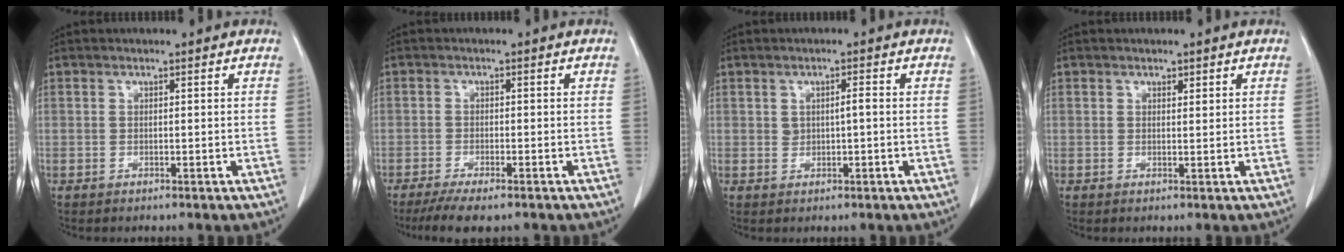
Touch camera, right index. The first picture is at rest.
{"total": 5.9, "force": [-4.5, 1.2, 3.7], "torque": [-0.059, -0.012, -0.070]}
{"total": 1.9, "force": [0.5, 1.2, 1.4], "torque": [-0.016, 0.005, 0.011]}
{"total": 0.8, "force": [0.6, 0.4, 0.4], "torque": [-0.005, -0.005, 0.008]}